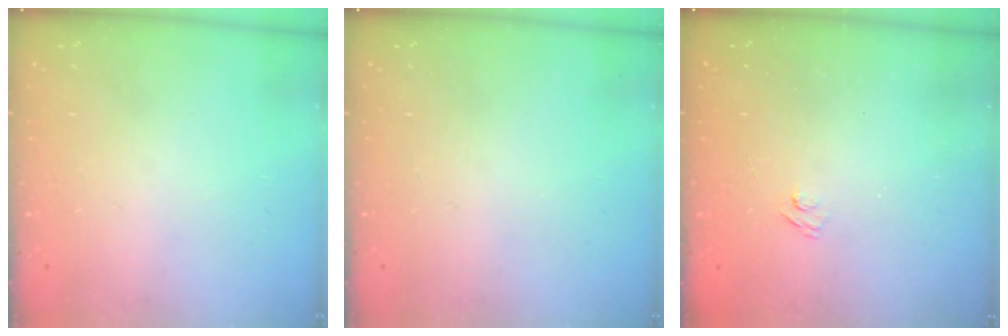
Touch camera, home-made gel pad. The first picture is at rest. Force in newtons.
{"total": 0.0}
{"total": 2.7, "press": 2.5, "slide": 0.9}